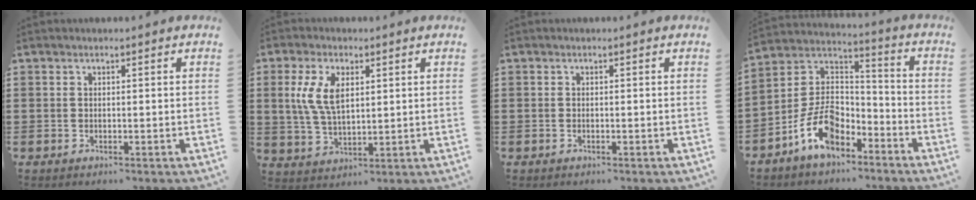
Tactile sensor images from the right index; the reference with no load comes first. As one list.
[{"total": 7.0, "force": [1.9, 3.5, 5.7], "torque": [-0.129, 0.009, 0.030]}, {"total": 0.0}, {"total": 10.3, "force": [-6.2, 5.8, 5.8], "torque": [-0.140, 0.012, -0.122]}]